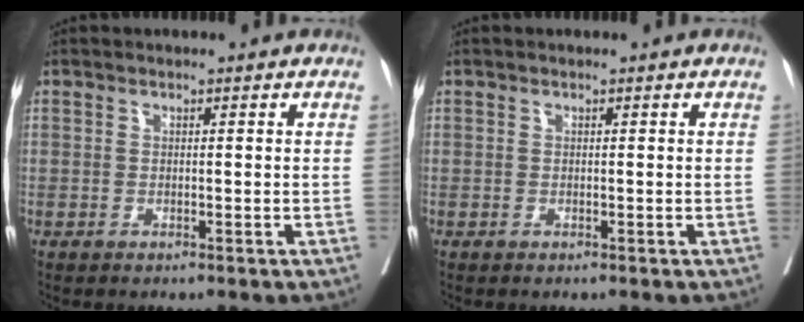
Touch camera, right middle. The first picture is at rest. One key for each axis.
{"total": 0.0}